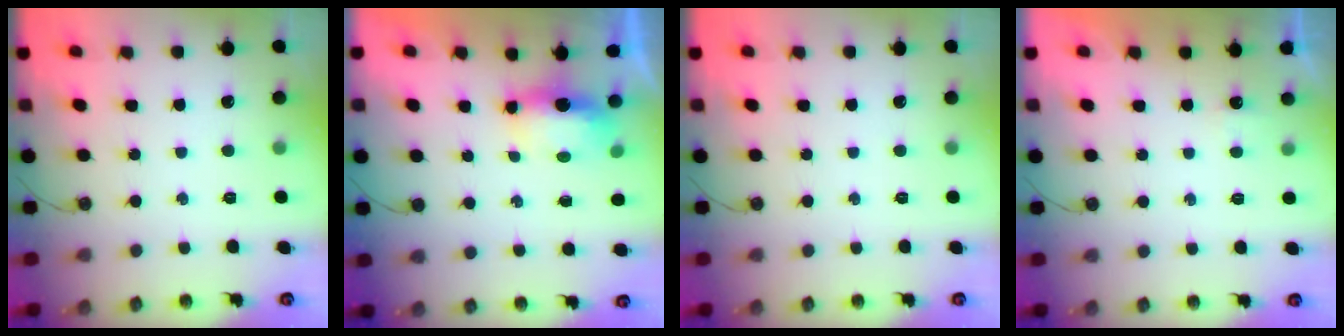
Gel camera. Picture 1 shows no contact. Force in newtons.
{"total": 6.3, "press": 6.2, "slide": 1.0}
{"total": 0.0}
{"total": 7.5, "press": 1.8, "slide": 7.3}